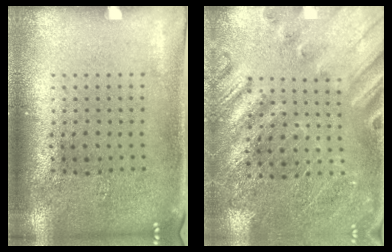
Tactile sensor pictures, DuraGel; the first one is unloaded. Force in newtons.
{"total": 2.3, "press": 2.3, "slide": 0.3}